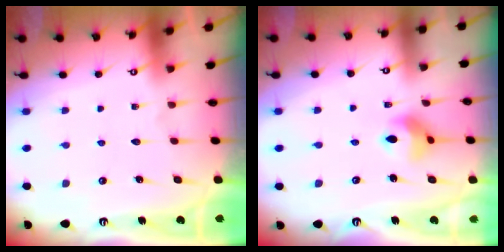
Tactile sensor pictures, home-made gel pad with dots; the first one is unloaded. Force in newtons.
{"total": 8.5, "press": 8.4, "slide": 1.0}